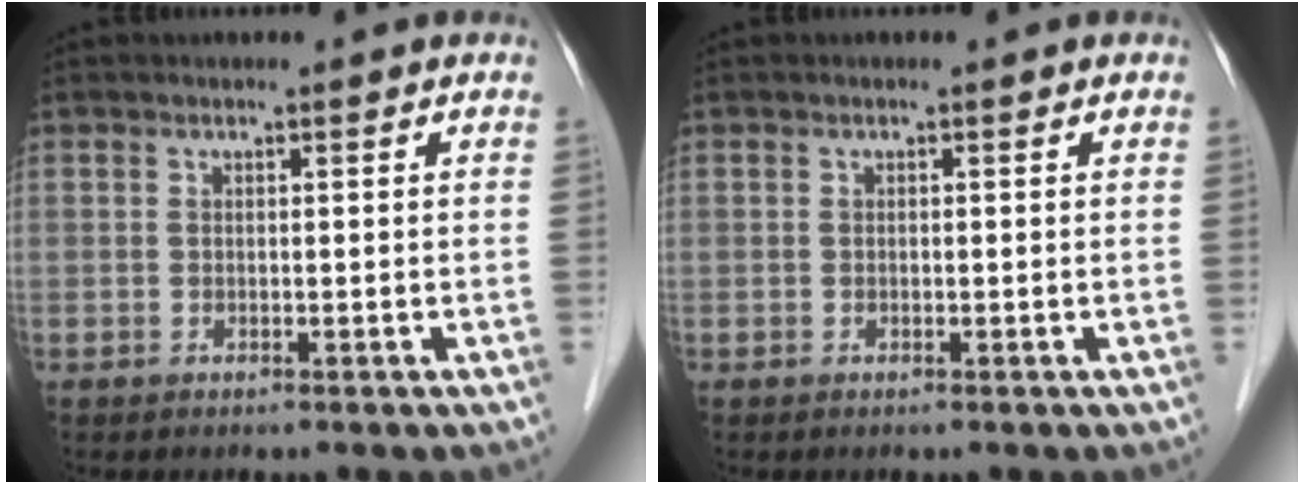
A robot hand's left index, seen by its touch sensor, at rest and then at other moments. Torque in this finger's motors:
{"motor_torque": [-0.14, -0.20, -0.09, -0.01]}